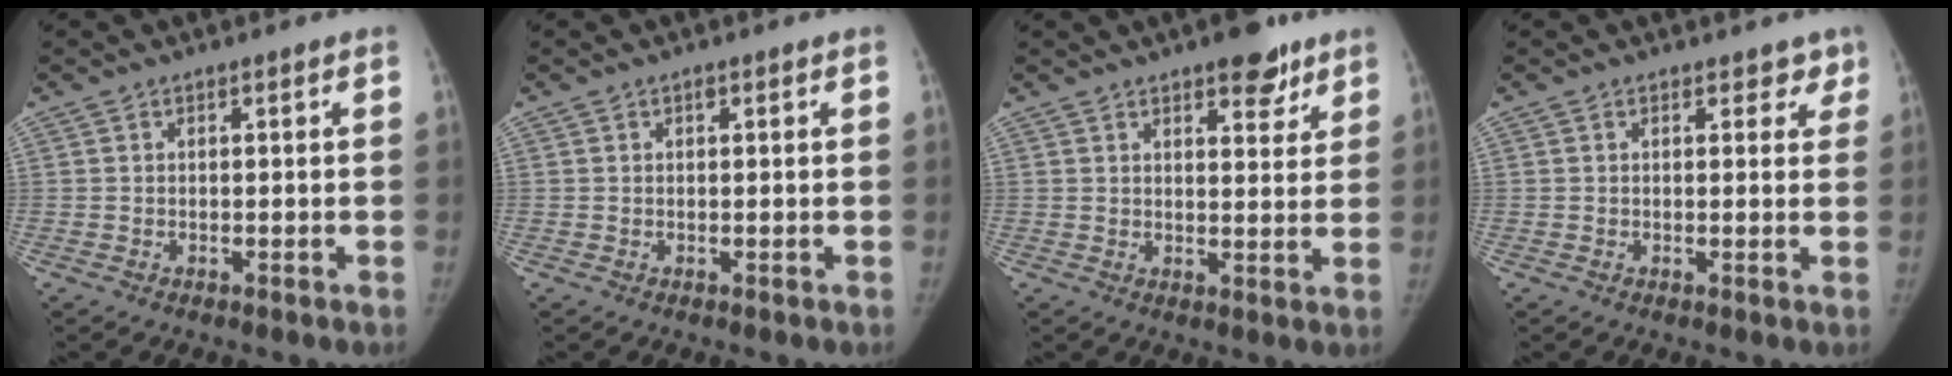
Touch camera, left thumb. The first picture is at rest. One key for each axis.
{"total": 0.5, "fx": 0.2, "fy": 0.3, "fz": 0.4, "tx": 0.000, "ty": 0.001, "tz": 0.001}
{"total": 7.4, "fx": 4.8, "fy": 3.2, "fz": 4.7, "tx": -0.032, "ty": -0.022, "tz": 0.062}
{"total": 2.7, "fx": 1.9, "fy": 1.8, "fz": 0.8, "tx": 0.028, "ty": -0.006, "tz": 0.016}